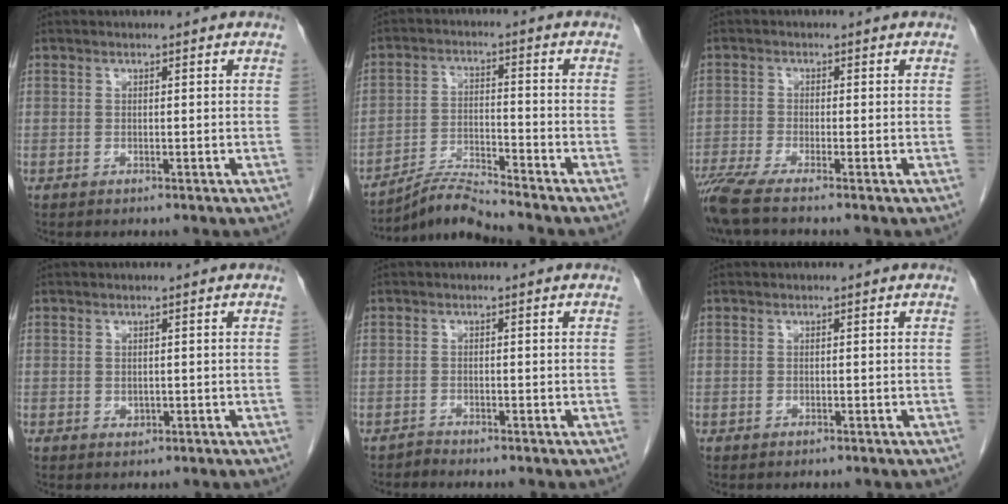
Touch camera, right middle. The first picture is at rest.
{"total": 6.0, "force": [-5.7, -1.5, 1.0], "torque": [-0.018, -0.010, -0.106]}
{"total": 5.8, "force": [-4.7, -0.6, 3.4], "torque": [-0.059, -0.020, -0.087]}
{"total": 0.7, "force": [0.0, 0.5, 0.5], "torque": [-0.010, -0.002, 0.001]}
{"total": 0.7, "force": [-0.6, -0.2, -0.3], "torque": [0.009, -0.005, -0.012]}
{"total": 0.0}